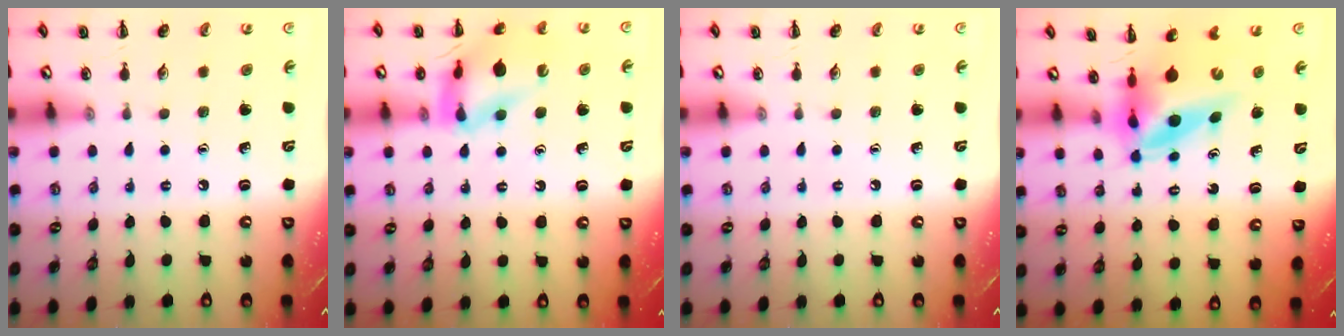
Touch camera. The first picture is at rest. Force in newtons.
{"total": 12.2, "press": 12.1, "slide": 1.6}
{"total": 0.0}
{"total": 5.4, "press": 5.1, "slide": 1.9}